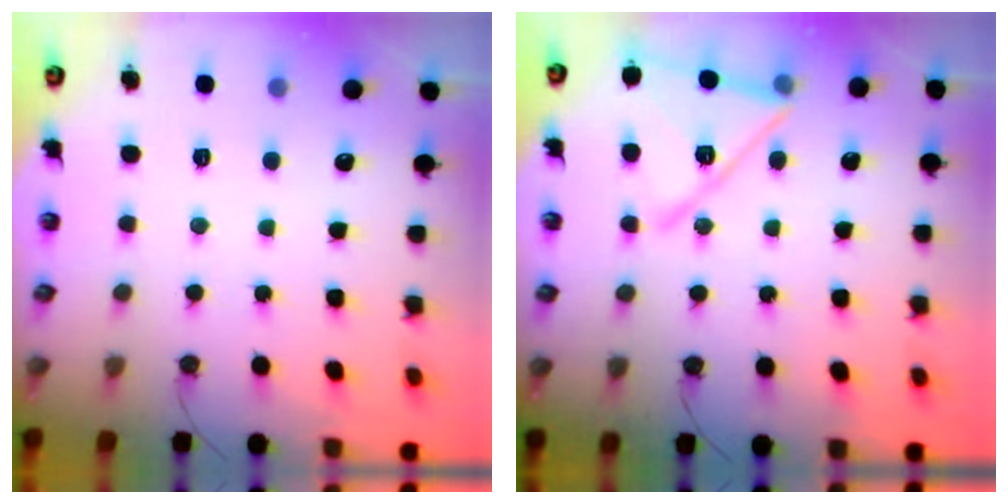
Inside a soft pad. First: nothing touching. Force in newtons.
{"total": 17.6, "press": 15.8, "slide": 7.7}